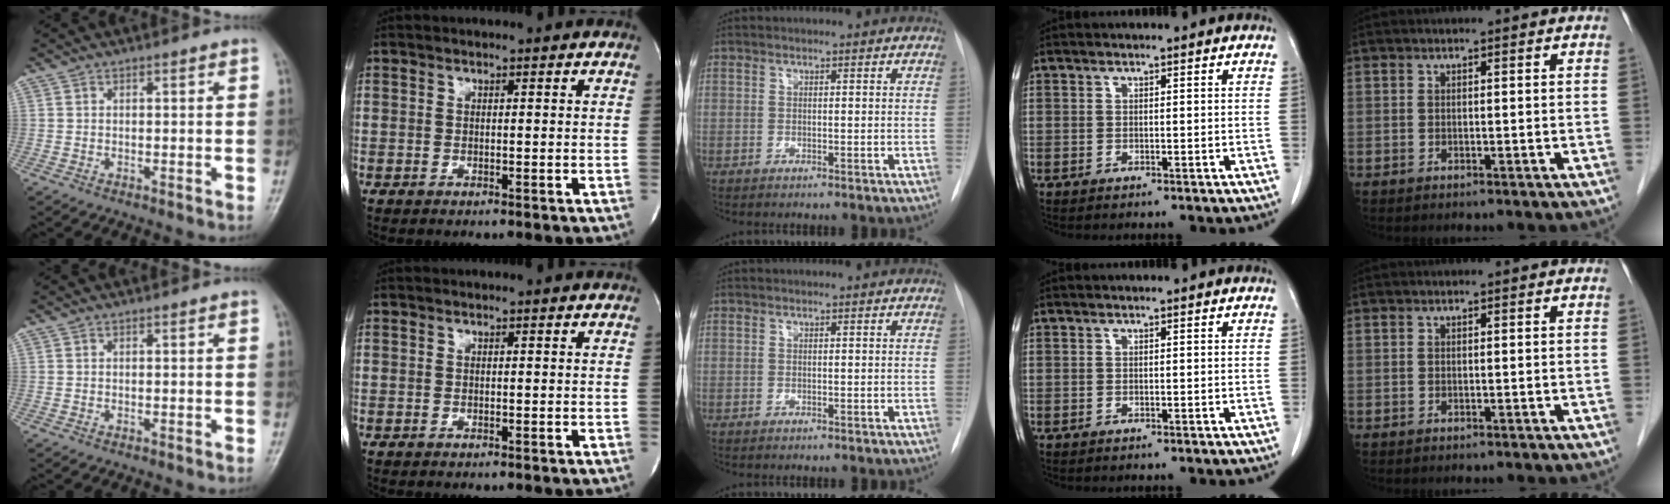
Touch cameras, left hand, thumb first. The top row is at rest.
{}